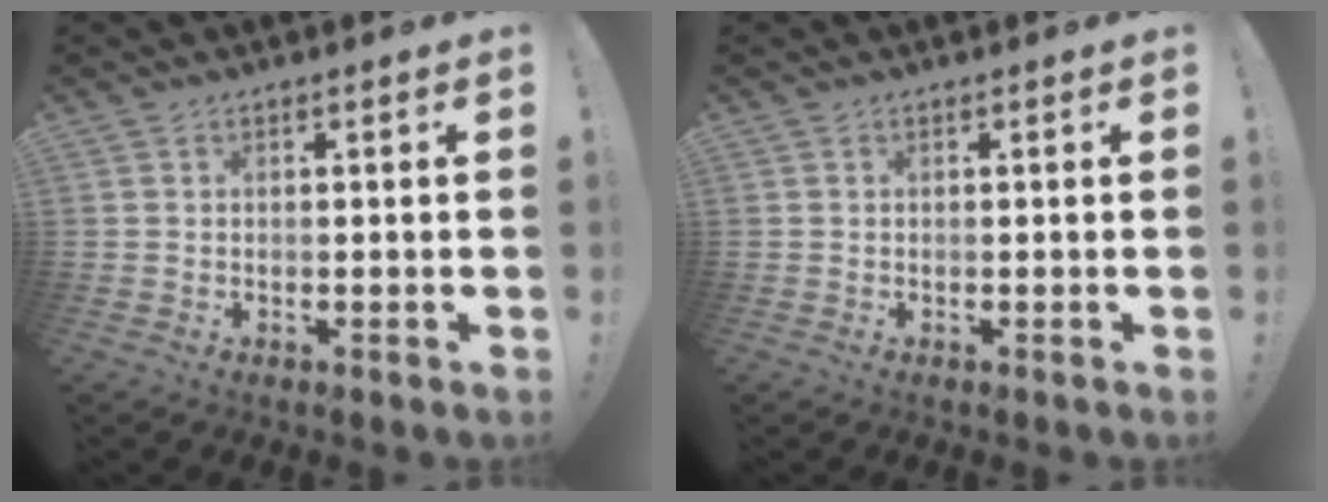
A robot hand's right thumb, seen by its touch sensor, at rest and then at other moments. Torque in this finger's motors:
{"motor_torque": [0.12, 0.02, 0.16, -0.05, -0.08]}